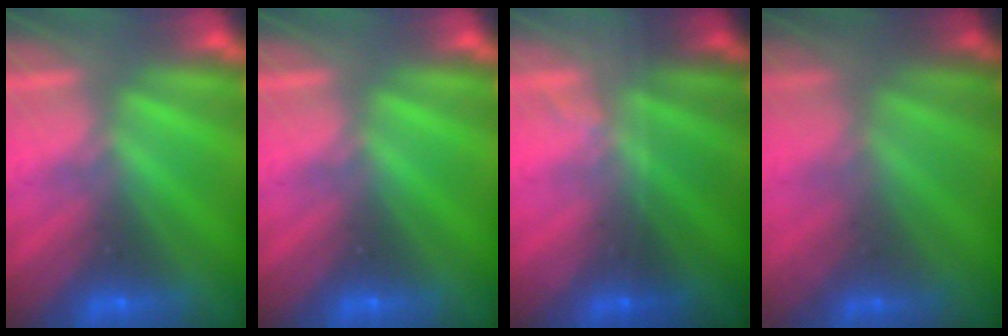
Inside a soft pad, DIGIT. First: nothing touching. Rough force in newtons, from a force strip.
{"total": 0.0}
{"total": 1.6}
{"total": 1.8}